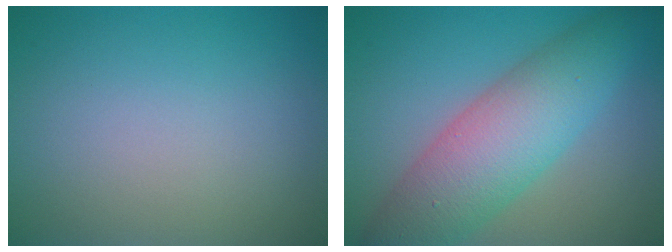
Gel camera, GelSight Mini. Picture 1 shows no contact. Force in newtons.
{"total": 8.0, "press": 8.0, "slide": 0.0}